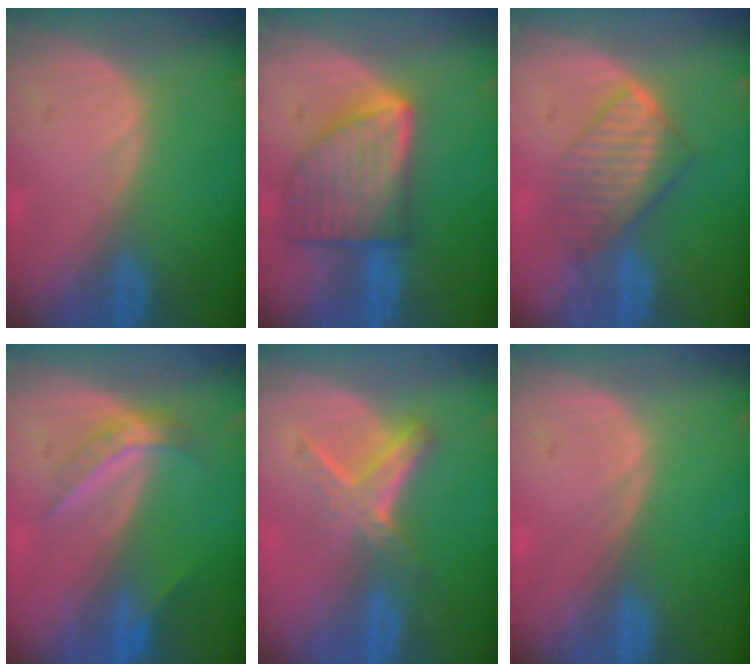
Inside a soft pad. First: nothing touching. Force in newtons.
{"total": 9.3, "press": 9.3, "slide": 0.5}
{"total": 6.7, "press": 6.4, "slide": 1.9}
{"total": 4.5, "press": 4.0, "slide": 2.1}
{"total": 6.0, "press": 5.1, "slide": 3.2}
{"total": 0.0}